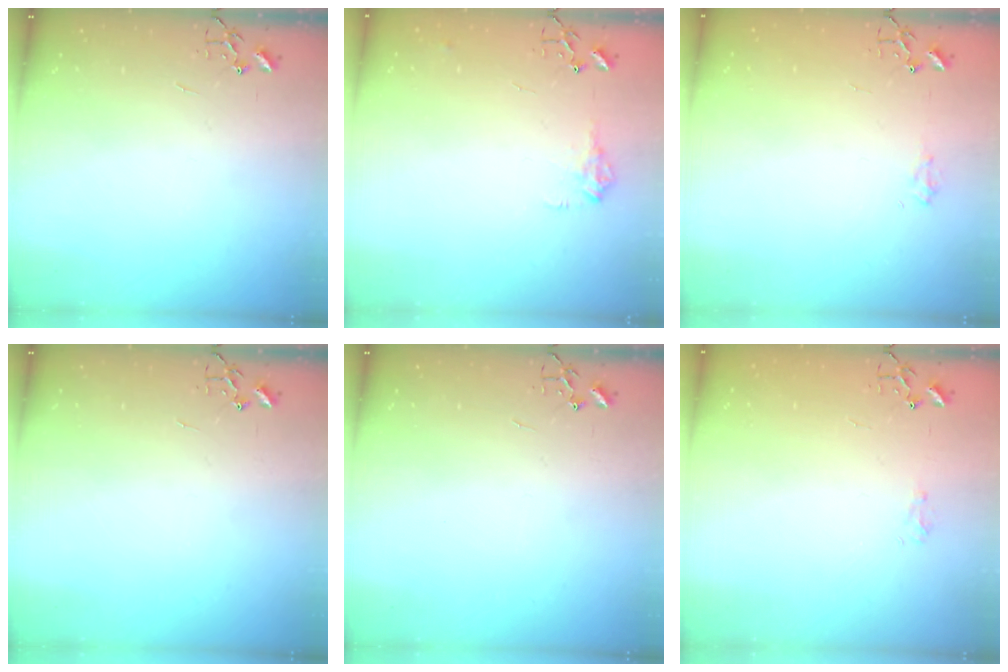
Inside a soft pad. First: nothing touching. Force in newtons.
{"total": 8.1, "press": 8.1, "slide": 0.3}
{"total": 6.7, "press": 6.6, "slide": 0.7}
{"total": 0.0}
{"total": 0.0}
{"total": 5.6, "press": 5.6, "slide": 0.7}